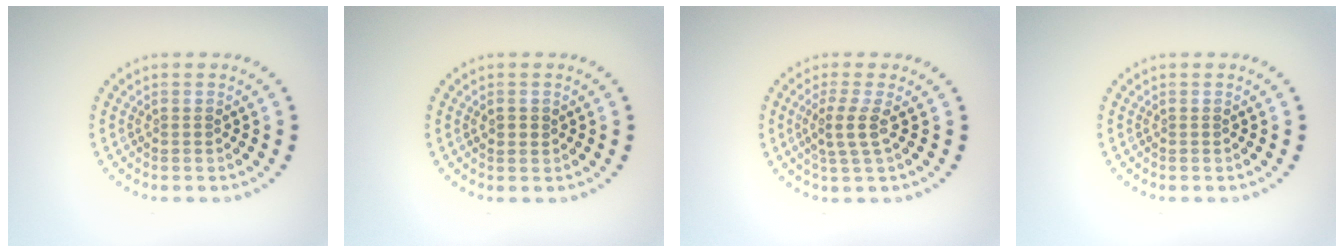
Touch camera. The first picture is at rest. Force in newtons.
{"total": 1.0, "press": 1.0, "slide": 0.3}
{"total": 2.2, "press": 1.7, "slide": 1.4}
{"total": 0.0}